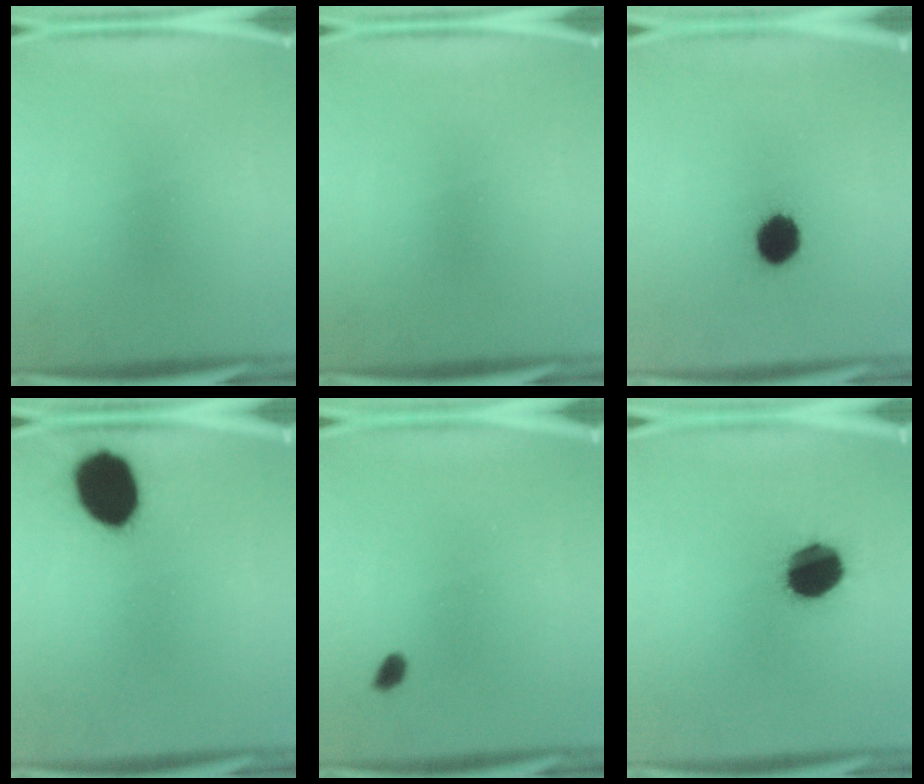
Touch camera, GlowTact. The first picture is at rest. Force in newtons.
{"total": 0.0}
{"total": 8.4}
{"total": 16.1}
{"total": 1.5}
{"total": 14.6}